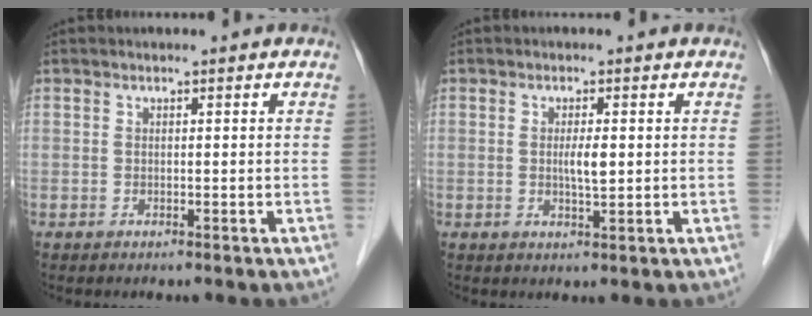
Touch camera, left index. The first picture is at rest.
{"total": 2.4, "force": [0.0, 0.4, 2.4], "torque": [-0.044, -0.006, 0.000]}